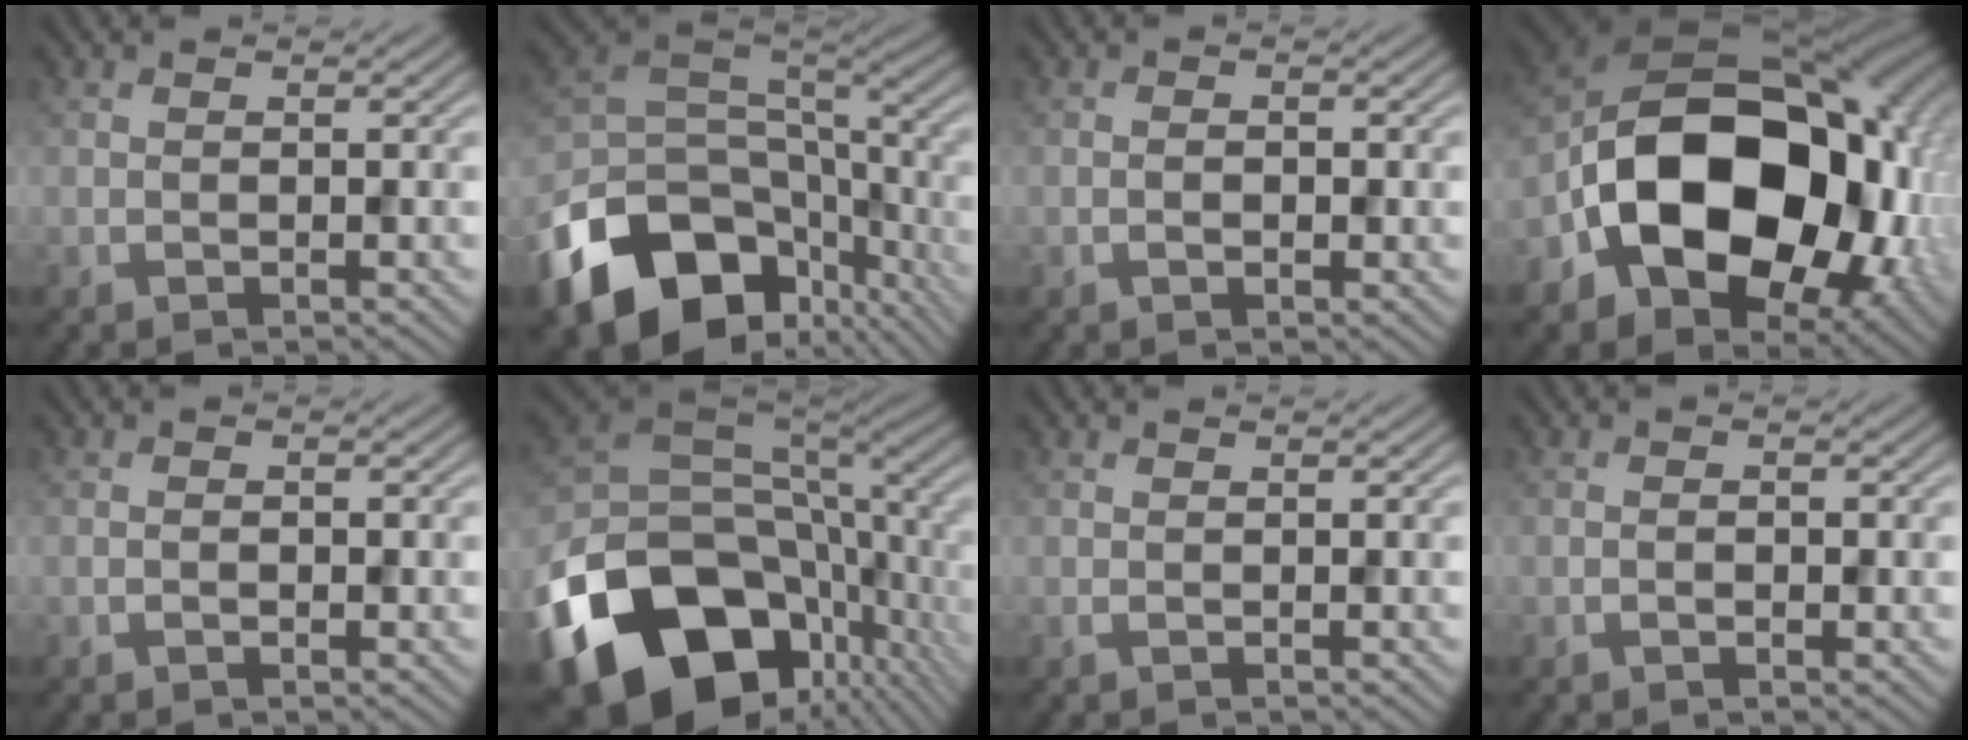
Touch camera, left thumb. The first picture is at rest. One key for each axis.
{"total": 16.1, "fx": -8.2, "fy": 11.1, "fz": 8.2, "tx": -0.189, "ty": -0.042, "tz": -0.130}
{"total": 1.6, "fx": -0.5, "fy": 0.8, "fz": 1.2, "tx": -0.018, "ty": 0.000, "tz": -0.005}
{"total": 20.5, "fx": -4.7, "fy": 14.0, "fz": 14.2, "tx": -0.258, "ty": -0.027, "tz": -0.078}
{"total": 0.9, "fx": -0.4, "fy": 0.4, "fz": 0.7, "tx": -0.012, "ty": 0.000, "tz": -0.004}
{"total": 20.0, "fx": -8.5, "fy": 13.5, "fz": 12.0, "tx": -0.289, "ty": -0.054, "tz": -0.122}
{"total": 0.5, "fx": 0.0, "fy": 0.2, "fz": 0.5, "tx": -0.012, "ty": 0.000, "tz": 0.004}
{"total": 1.3, "fx": -0.5, "fy": 0.7, "fz": 1.0, "tx": -0.015, "ty": 0.000, "tz": -0.004}